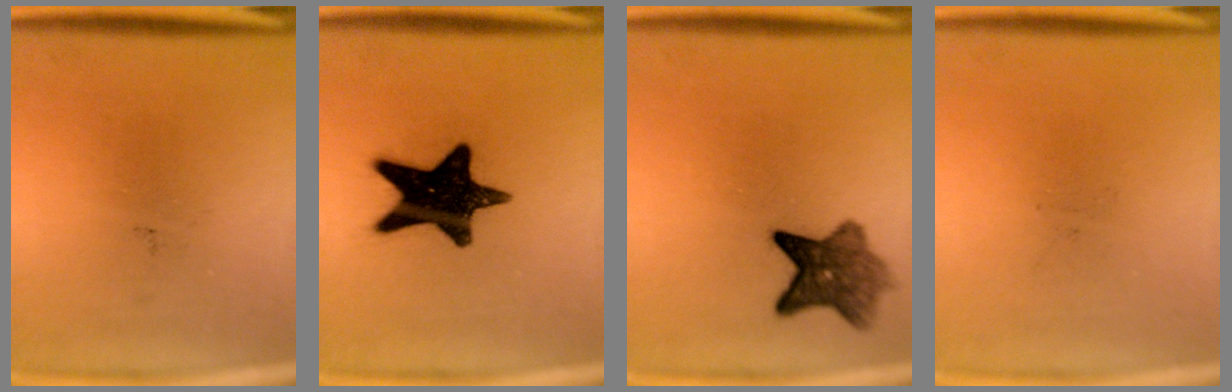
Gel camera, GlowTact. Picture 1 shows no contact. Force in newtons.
{"total": 16.5}
{"total": 7.0}
{"total": 0.0}